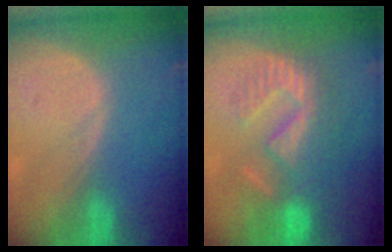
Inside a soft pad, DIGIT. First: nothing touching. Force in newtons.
{"total": 9.0, "press": 8.9, "slide": 1.8}